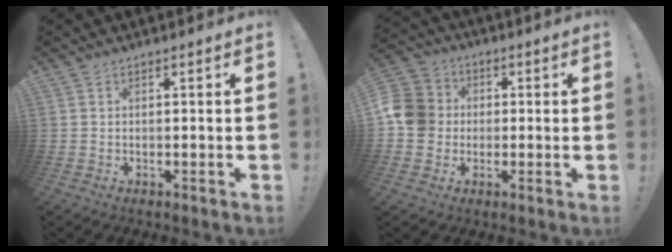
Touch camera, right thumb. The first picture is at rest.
{"total": 11.0, "force": [-0.3, 10.1, 4.4], "torque": [-0.077, 0.016, -0.002]}